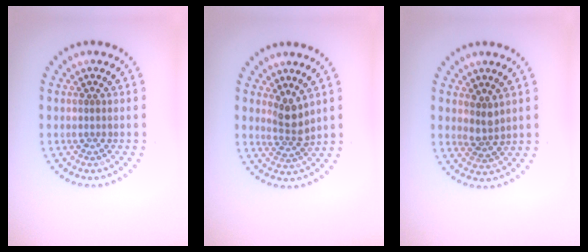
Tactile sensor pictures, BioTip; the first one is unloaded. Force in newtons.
{"total": 2.4, "press": 1.8, "slide": 1.5}
{"total": 1.9, "press": 1.5, "slide": 1.2}